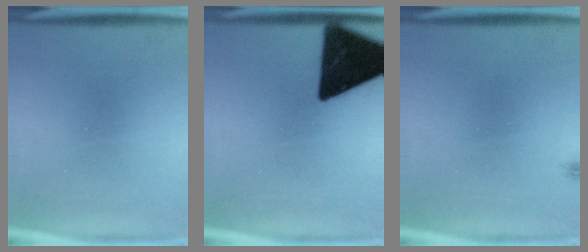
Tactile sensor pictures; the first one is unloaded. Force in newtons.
{"total": 15.9}
{"total": 0.6}